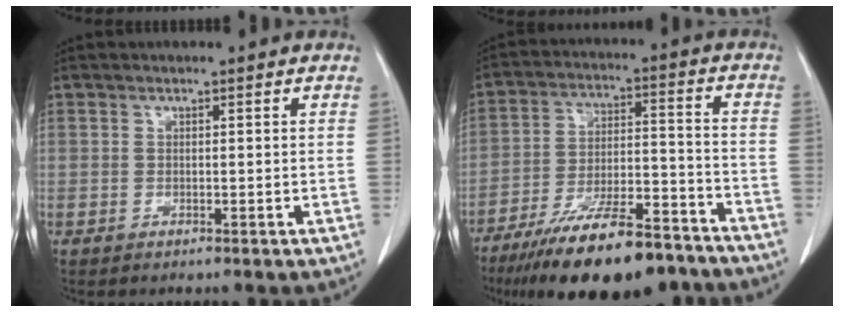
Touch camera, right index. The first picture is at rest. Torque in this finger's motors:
{"motor_torque": [1.03, -1.10, 1.05, 0.21]}